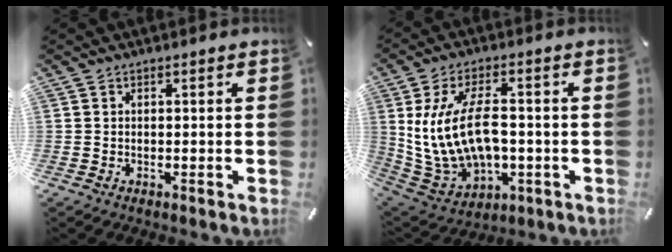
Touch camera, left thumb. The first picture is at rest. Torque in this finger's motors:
{"motor_torque": [2.52, 2.48, 1.39, 0.25, 0.42]}